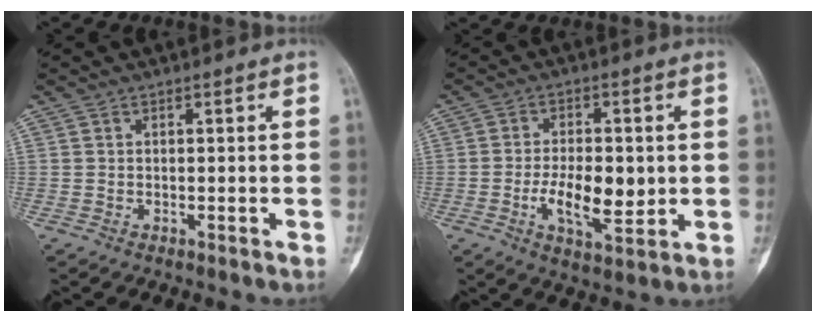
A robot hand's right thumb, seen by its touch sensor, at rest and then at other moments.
{"total": 9.6, "force": [-1.1, 4.5, 8.4], "torque": [-0.132, -0.007, -0.015]}